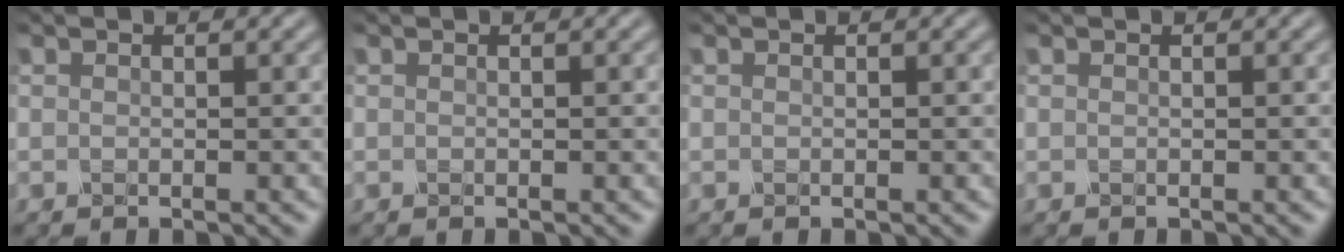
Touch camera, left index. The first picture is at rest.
{"total": 0.0}
{"total": 0.0}
{"total": 0.0}